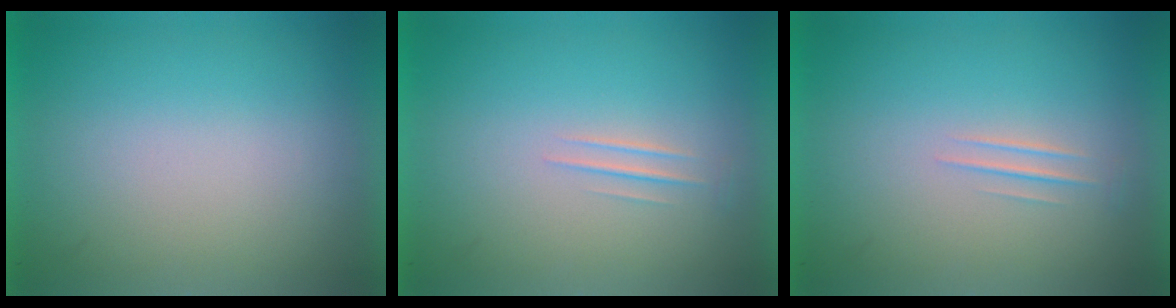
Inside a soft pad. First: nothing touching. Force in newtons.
{"total": 1.1}
{"total": 1.1}